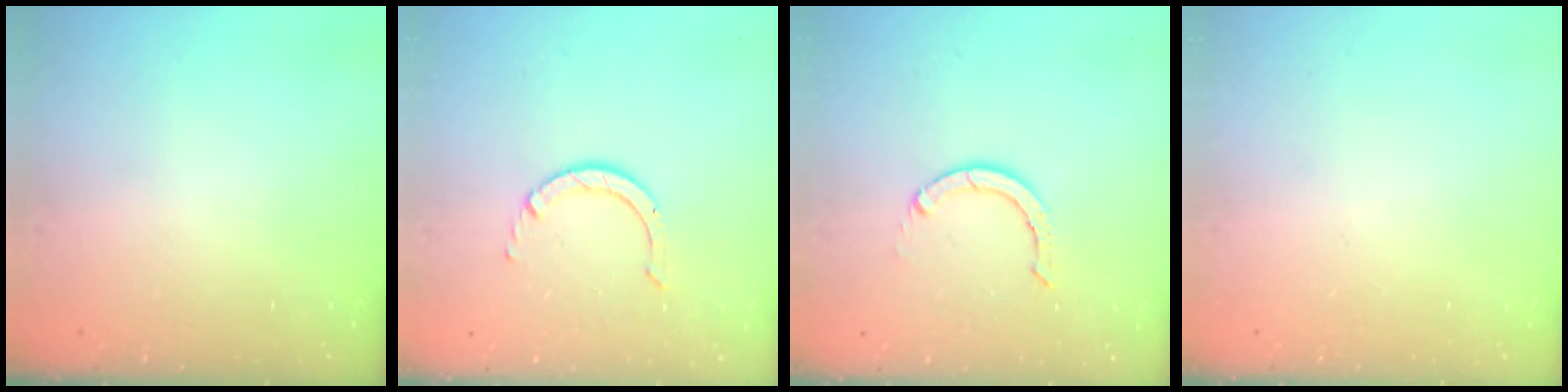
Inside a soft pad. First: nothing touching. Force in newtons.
{"total": 3.5, "press": 3.5, "slide": 0.6}
{"total": 3.4, "press": 3.4, "slide": 0.3}
{"total": 0.0}